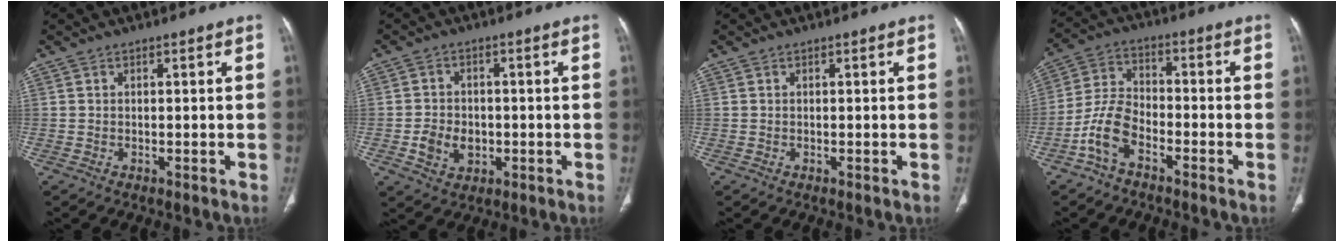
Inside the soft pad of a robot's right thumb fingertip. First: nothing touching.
{"total": 6.2, "force": [-1.3, 4.9, 3.5], "torque": [-0.046, 0.009, -0.016]}
{"total": 0.0}
{"total": 8.2, "force": [-4.4, 4.4, 5.3], "torque": [-0.106, 0.035, -0.096]}